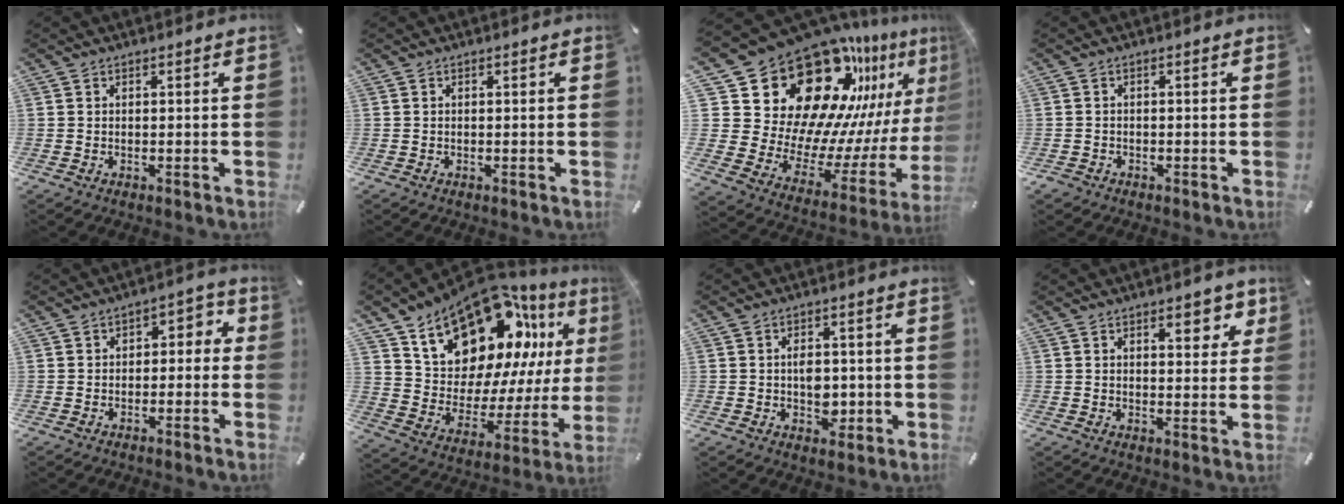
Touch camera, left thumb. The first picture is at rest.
{"total": 0.0}
{"total": 30.4, "force": [19.0, 17.6, 15.8], "torque": [-0.241, -0.184, 0.369]}
{"total": 1.4, "force": [-0.9, 1.1, 0.4], "torque": [-0.007, 0.004, -0.020]}
{"total": 4.0, "force": [-1.2, 3.0, 2.4], "torque": [-0.032, 0.015, -0.030]}
{"total": 21.3, "force": [14.8, 12.0, 9.6], "torque": [-0.140, -0.110, 0.266]}
{"total": 5.8, "force": [-0.8, 4.4, 3.7], "torque": [-0.034, -0.003, -0.016]}
{"total": 6.6, "force": [3.5, 3.1, 4.6], "torque": [-0.050, -0.012, 0.053]}